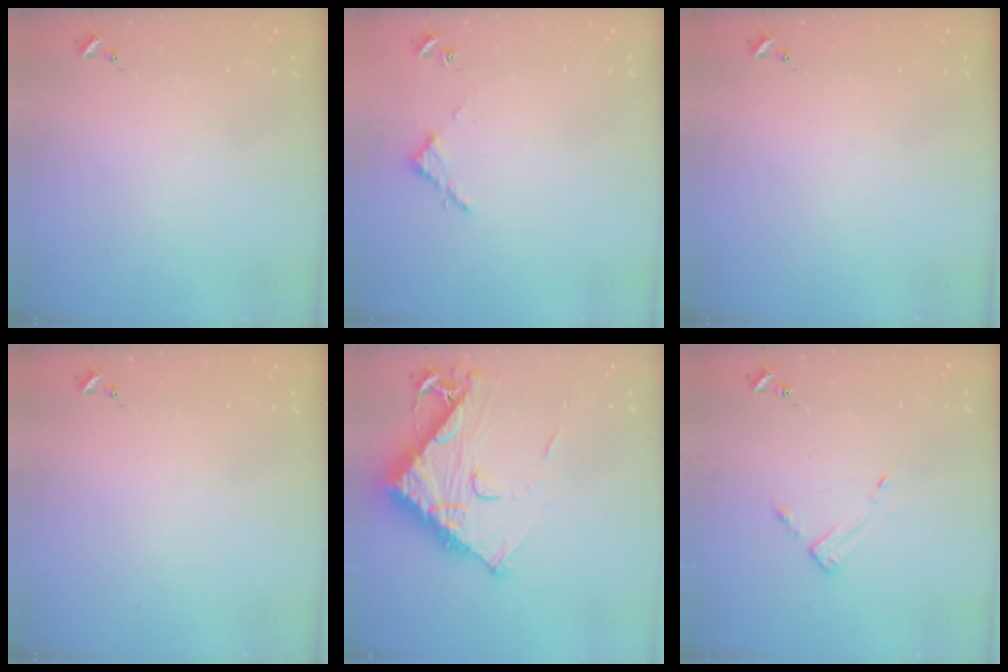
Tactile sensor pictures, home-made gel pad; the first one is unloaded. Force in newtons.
{"total": 2.8, "press": 2.8, "slide": 0.3}
{"total": 0.0}
{"total": 0.0}
{"total": 15.0, "press": 14.9, "slide": 1.4}
{"total": 3.7, "press": 3.6, "slide": 0.4}